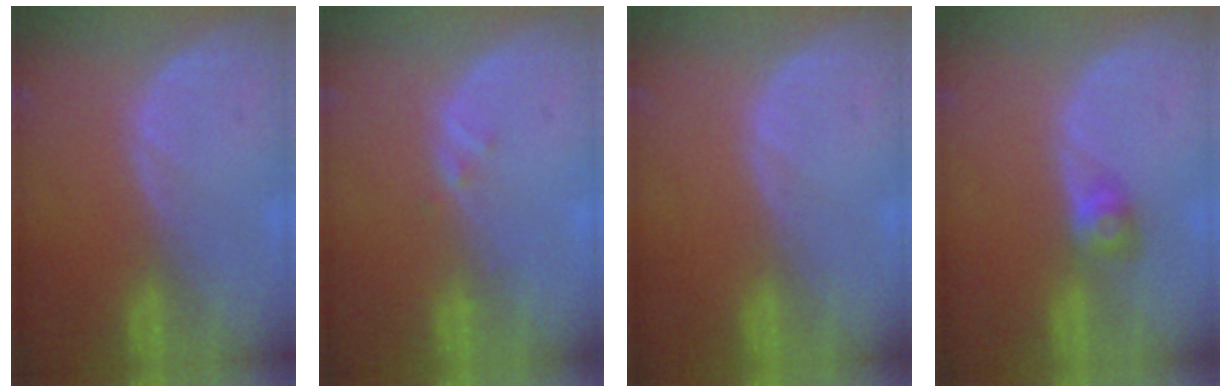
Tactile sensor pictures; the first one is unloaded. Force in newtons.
{"total": 1.0, "press": 0.9, "slide": 0.5}
{"total": 0.0}
{"total": 2.8, "press": 2.5, "slide": 1.1}